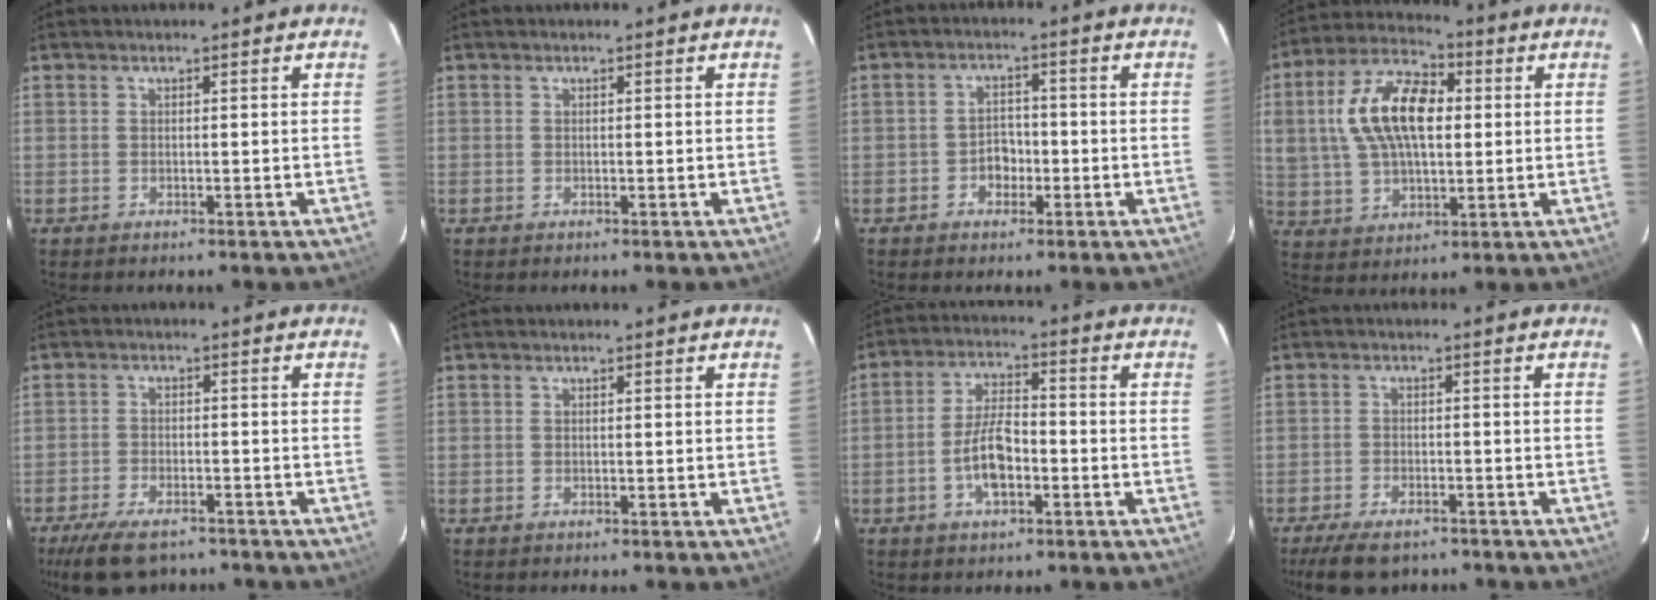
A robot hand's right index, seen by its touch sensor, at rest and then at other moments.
{"total": 0.0}
{"total": 3.6, "force": [-1.4, 2.9, 1.6], "torque": [-0.032, 0.011, -0.019]}
{"total": 16.4, "force": [2.7, 9.1, 13.3], "torque": [-0.267, 0.025, 0.049]}
{"total": 10.5, "force": [-8.1, 4.2, 5.1], "torque": [-0.121, -0.015, -0.135]}
{"total": 0.0}
{"total": 7.7, "force": [-2.6, 3.2, 6.5], "torque": [-0.132, 0.008, -0.046]}
{"total": 8.4, "force": [-6.7, 3.3, 3.7], "torque": [-0.095, -0.009, -0.107]}